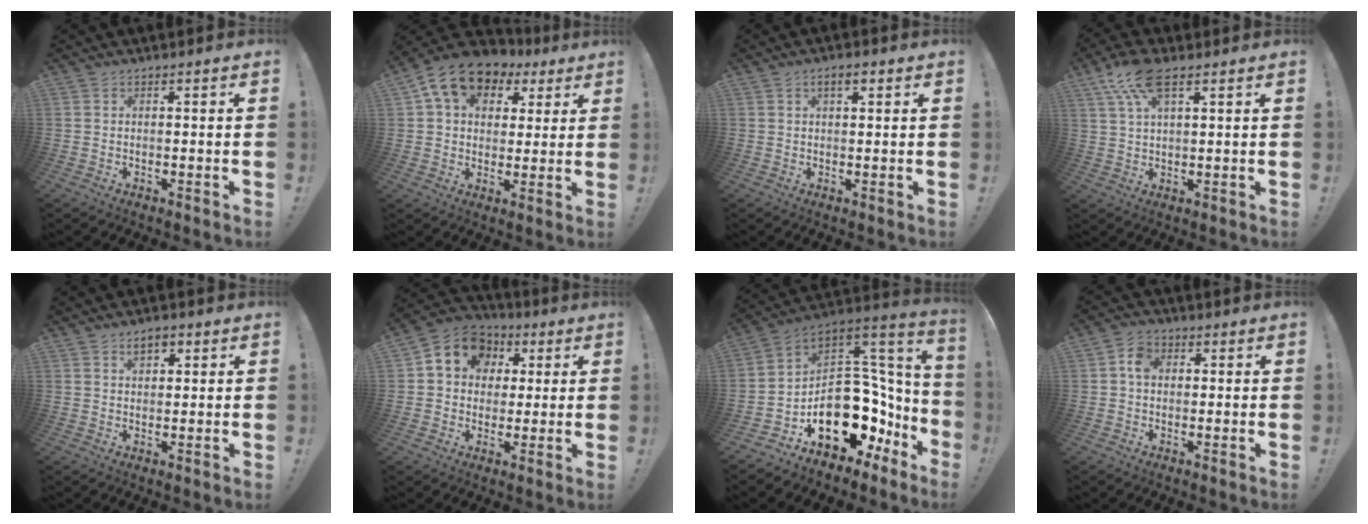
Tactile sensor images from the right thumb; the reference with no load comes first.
{"total": 13.2, "force": [6.6, 9.2, 6.8], "torque": [-0.111, -0.026, 0.124]}
{"total": 3.2, "force": [1.5, 1.3, 2.6], "torque": [-0.041, -0.001, 0.023]}
{"total": 10.0, "force": [5.6, 4.0, 7.3], "torque": [-0.129, -0.013, 0.104]}
{"total": 3.7, "force": [1.8, 2.3, 2.3], "torque": [-0.029, -0.002, 0.029]}
{"total": 10.8, "force": [3.4, 9.1, 4.6], "torque": [-0.058, -0.014, 0.067]}
{"total": 21.3, "force": [-6.2, 14.8, 14.0], "torque": [-0.194, 0.004, -0.059]}
{"total": 4.7, "force": [0.7, 3.7, 2.9], "torque": [-0.045, 0.007, 0.012]}